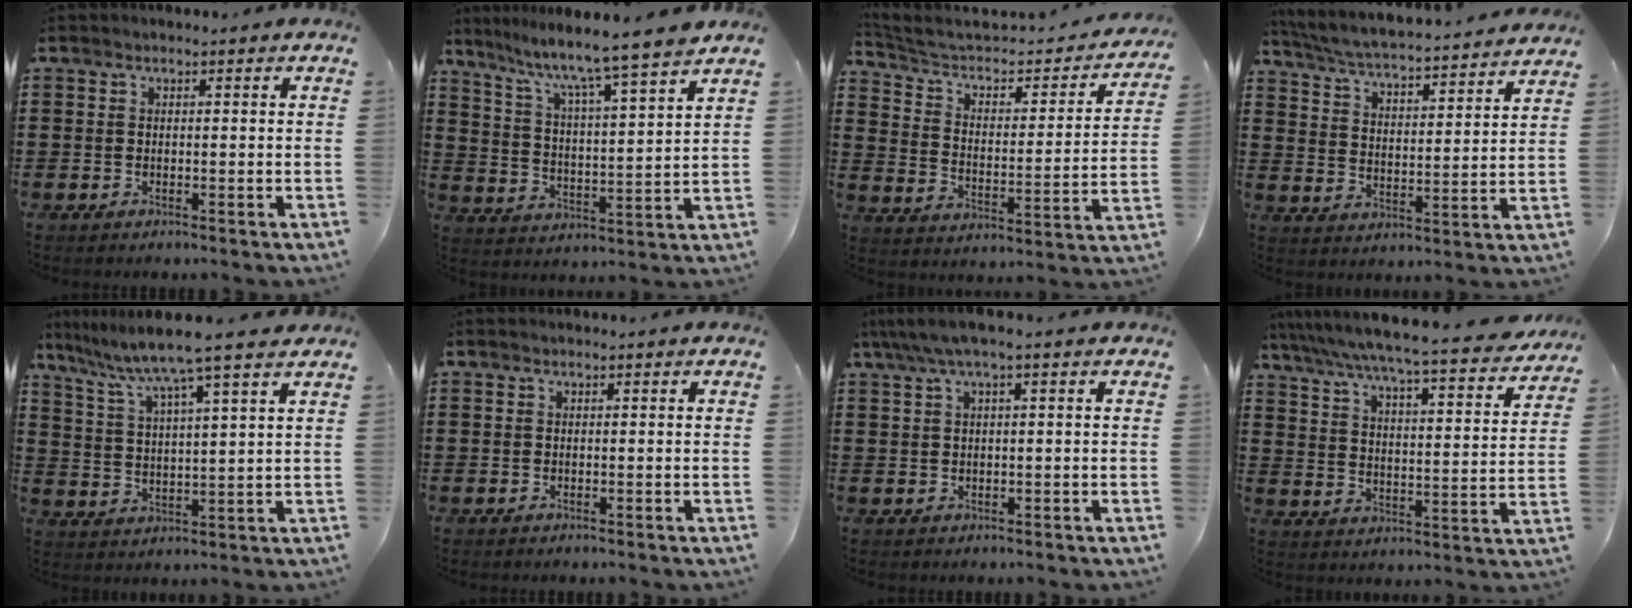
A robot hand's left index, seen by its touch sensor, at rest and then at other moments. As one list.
[{"total": 6.8, "force": [5.9, -1.0, 3.3], "torque": [-0.086, -0.051, 0.092]}, {"total": 3.9, "force": [3.0, 1.7, 1.8], "torque": [-0.057, -0.027, 0.040]}, {"total": 4.3, "force": [4.2, -0.4, 1.1], "torque": [-0.044, -0.038, 0.063]}, {"total": 7.3, "force": [6.1, -1.0, 3.9], "torque": [-0.098, -0.039, 0.099]}, {"total": 0.0}, {"total": 2.3, "force": [0.6, 0.2, 2.2], "torque": [-0.042, 0.000, 0.010]}, {"total": 5.8, "force": [5.2, -0.9, 2.4], "torque": [-0.072, -0.049, 0.081]}]